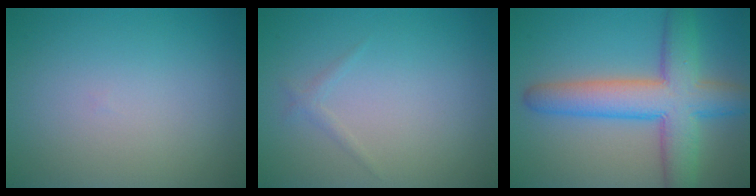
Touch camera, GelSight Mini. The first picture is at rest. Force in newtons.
{"total": 0.7, "press": 0.7, "slide": 0.0}
{"total": 8.4, "press": 8.4, "slide": 0.2}